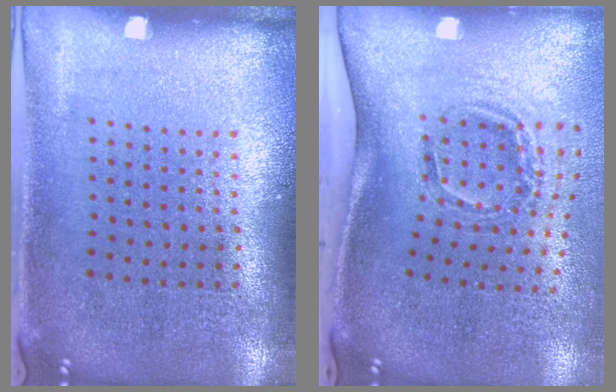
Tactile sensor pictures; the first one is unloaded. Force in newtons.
{"total": 2.0, "press": 1.2, "slide": 1.6}